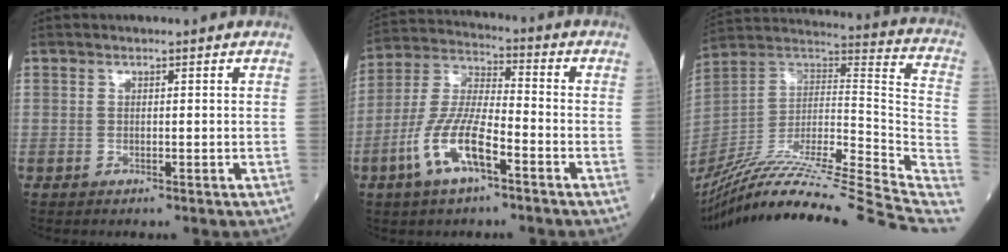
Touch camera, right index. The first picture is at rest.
{"total": 11.3, "force": [-5.2, 2.9, 9.6], "torque": [-0.205, 0.001, -0.101]}
{"total": 36.1, "force": [-29.8, 0.5, 20.3], "torque": [-0.244, -0.035, -0.453]}